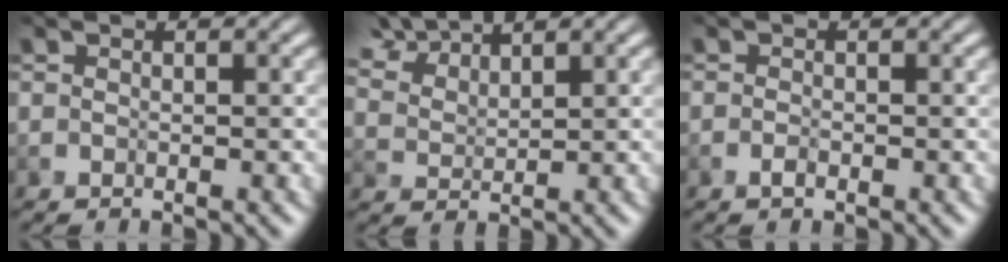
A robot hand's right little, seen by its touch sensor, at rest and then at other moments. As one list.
[{"total": 5.2, "force": [4.2, 2.0, 2.3], "torque": [-0.060, 0.011, 0.085]}, {"total": 0.8, "force": [-0.4, 0.3, 0.6], "torque": [-0.012, -0.001, -0.009]}]